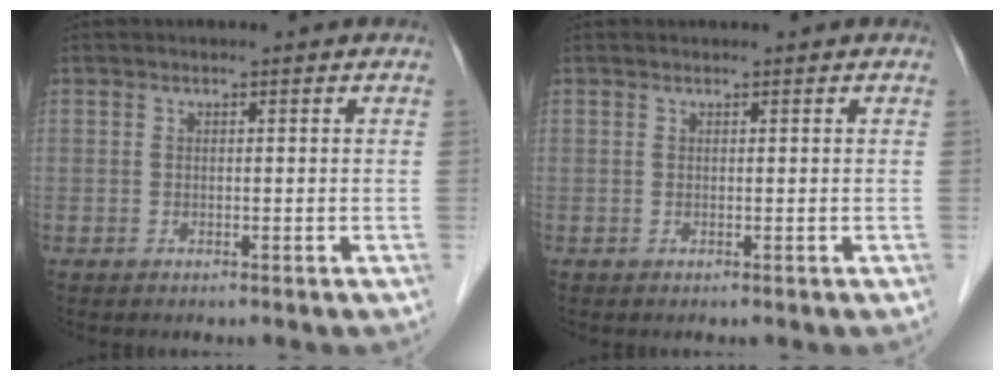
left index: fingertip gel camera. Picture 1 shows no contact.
{"total": 1.8, "force": [-1.7, -0.4, -0.5], "torque": [0.012, -0.003, -0.028]}